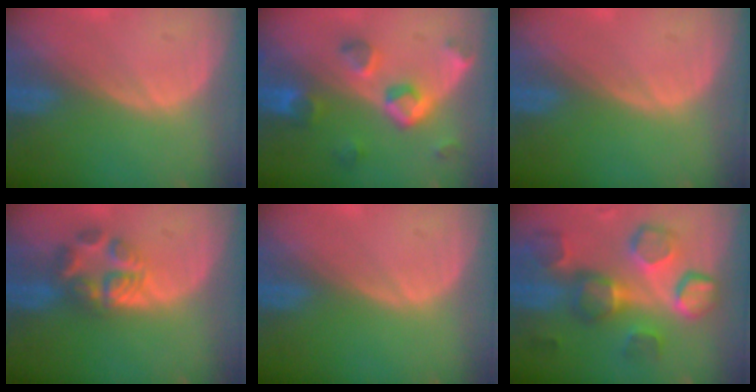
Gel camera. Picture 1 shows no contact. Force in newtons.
{"total": 7.8, "press": 7.0, "slide": 3.4}
{"total": 0.0}
{"total": 5.6, "press": 5.5, "slide": 1.0}
{"total": 0.0}
{"total": 9.9, "press": 9.8, "slide": 1.6}